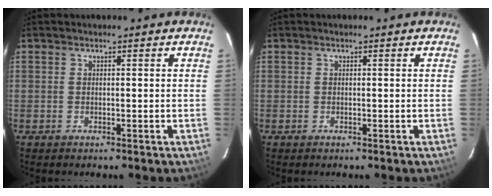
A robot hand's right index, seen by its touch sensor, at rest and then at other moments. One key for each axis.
{"total": 0.0}